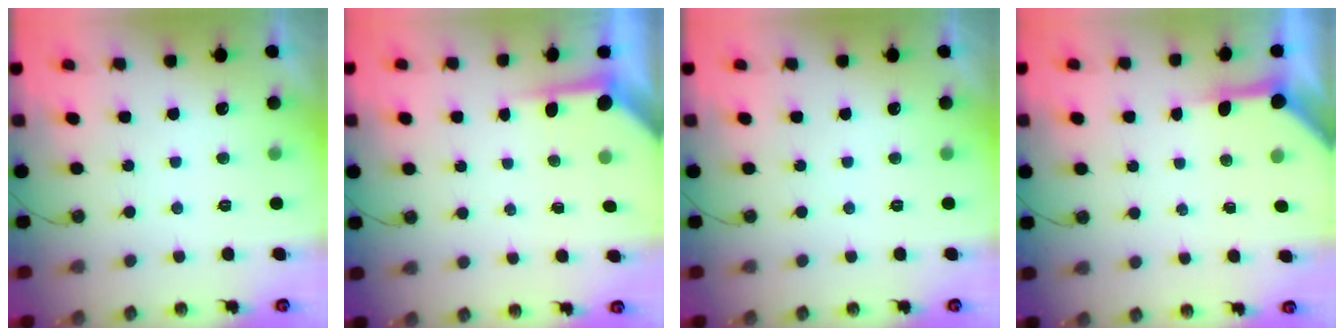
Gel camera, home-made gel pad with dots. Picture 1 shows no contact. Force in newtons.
{"total": 3.8, "press": 3.7, "slide": 0.4}
{"total": 0.0}
{"total": 6.5, "press": 6.5, "slide": 0.4}